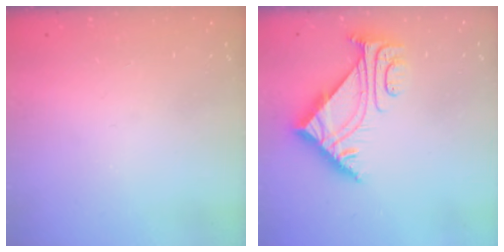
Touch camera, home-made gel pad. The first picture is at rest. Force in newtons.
{"total": 6.6, "press": 6.6, "slide": 0.9}